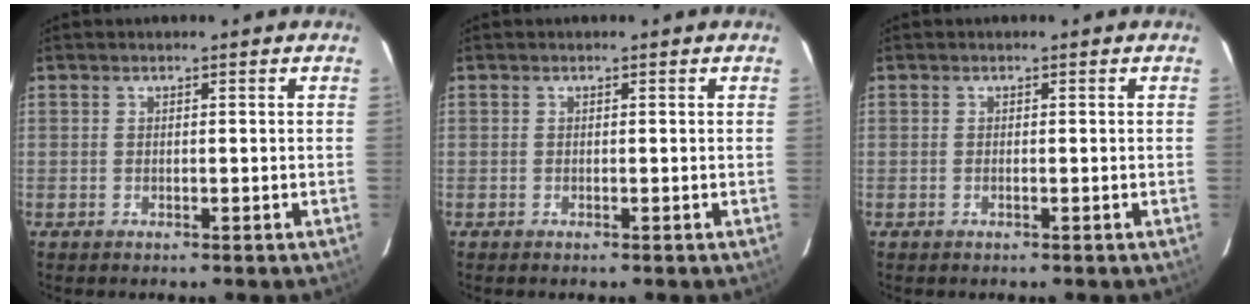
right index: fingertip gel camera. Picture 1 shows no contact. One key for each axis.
{"total": 0.0}
{"total": 0.0}